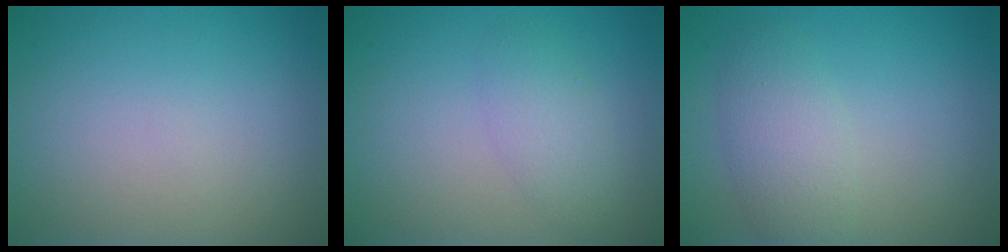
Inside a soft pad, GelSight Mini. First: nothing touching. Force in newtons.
{"total": 2.4, "press": 2.4, "slide": 0.0}
{"total": 3.4, "press": 3.4, "slide": 0.1}